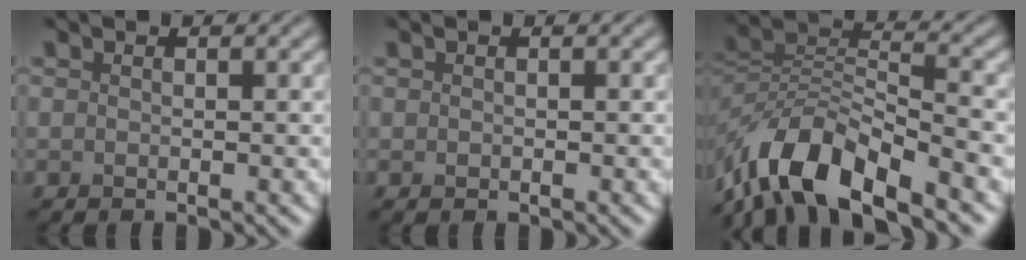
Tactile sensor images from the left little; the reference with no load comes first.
{"total": 0.0}
{"total": 9.9, "force": [-7.1, 3.5, 5.9], "torque": [-0.101, 0.003, -0.148]}